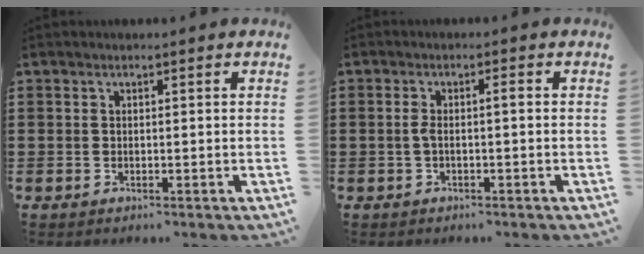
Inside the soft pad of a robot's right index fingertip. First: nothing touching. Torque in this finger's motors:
{"motor_torque": [0.50, -0.40, 0.07, 0.08]}